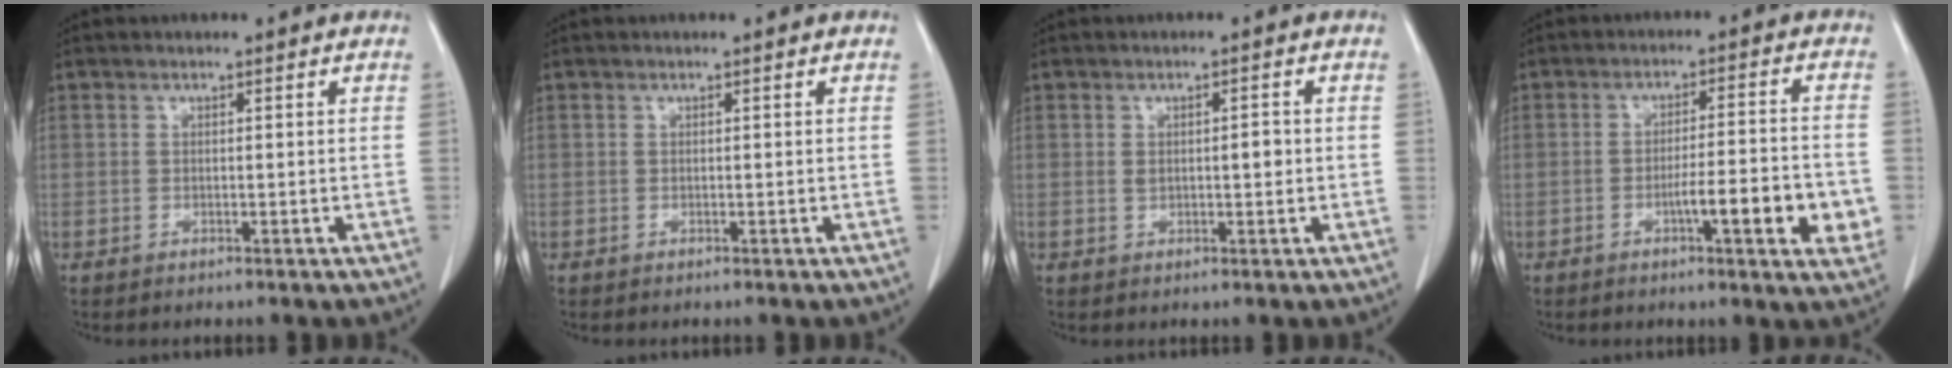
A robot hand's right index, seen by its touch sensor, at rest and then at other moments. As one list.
[{"total": 0.0}, {"total": 2.6, "force": [0.2, 1.1, 2.3], "torque": [-0.040, 0.005, 0.006]}, {"total": 9.7, "force": [-3.1, 0.9, 9.2], "torque": [-0.120, -0.001, -0.042]}]